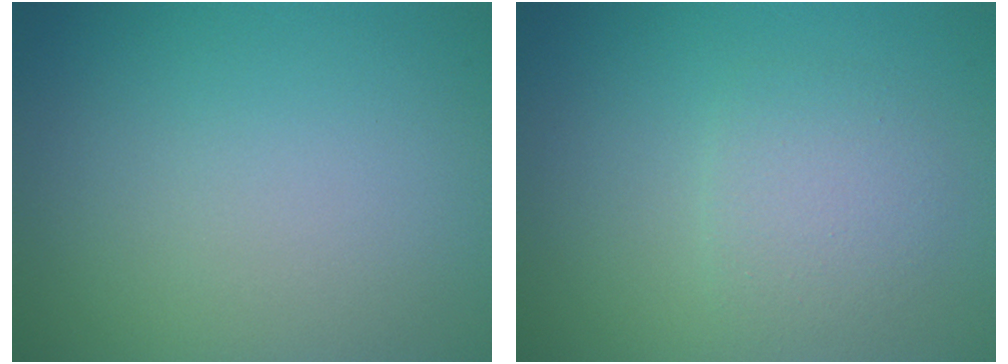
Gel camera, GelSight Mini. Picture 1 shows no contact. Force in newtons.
{"total": 2.3, "press": 2.3, "slide": 0.0}